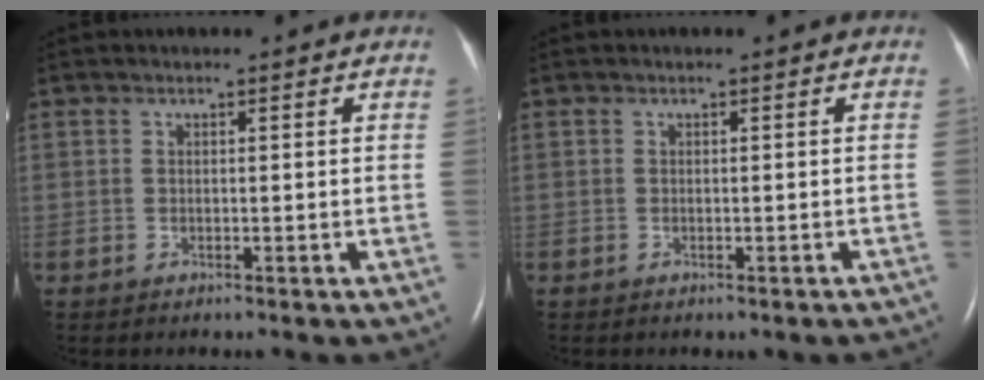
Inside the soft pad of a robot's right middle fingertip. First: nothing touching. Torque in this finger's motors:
{"motor_torque": [1.03, -1.11, 0.18, 0.09]}